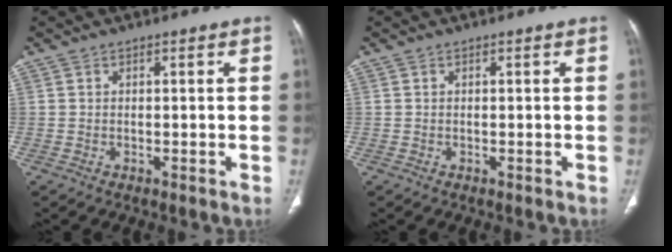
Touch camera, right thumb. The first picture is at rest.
{"total": 0.0}